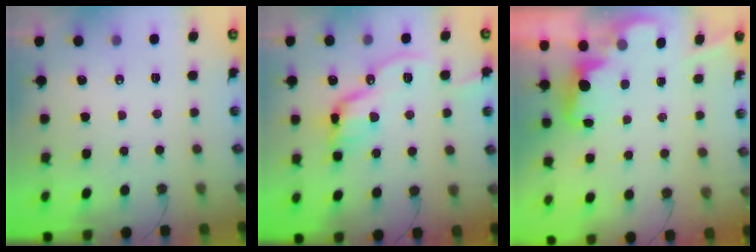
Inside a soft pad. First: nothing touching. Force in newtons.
{"total": 12.5, "press": 12.4, "slide": 1.2}
{"total": 2.1, "press": 2.0, "slide": 0.6}